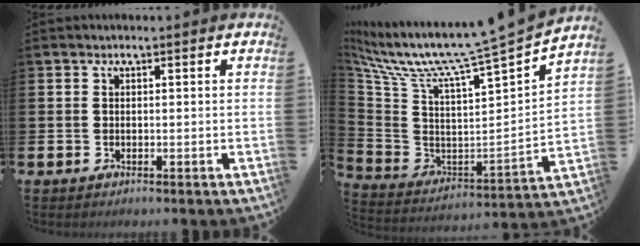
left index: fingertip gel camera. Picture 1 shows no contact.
{"total": 9.6, "force": [8.4, -0.8, 4.5], "torque": [-0.121, -0.074, 0.126]}